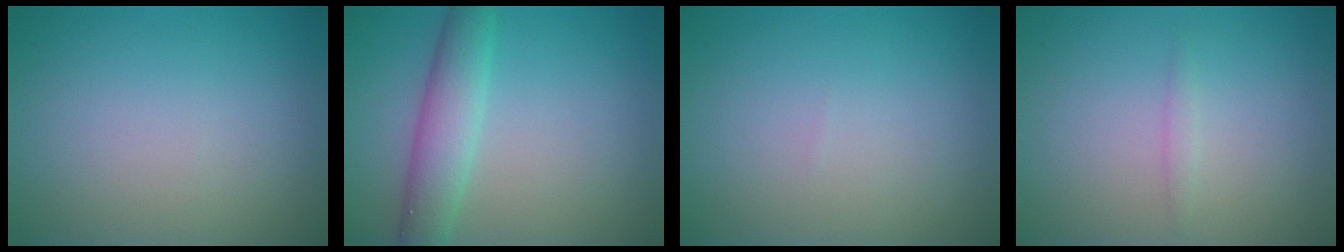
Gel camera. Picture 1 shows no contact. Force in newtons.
{"total": 4.0, "press": 4.0, "slide": 0.2}
{"total": 0.0}
{"total": 0.7, "press": 0.7, "slide": 0.1}